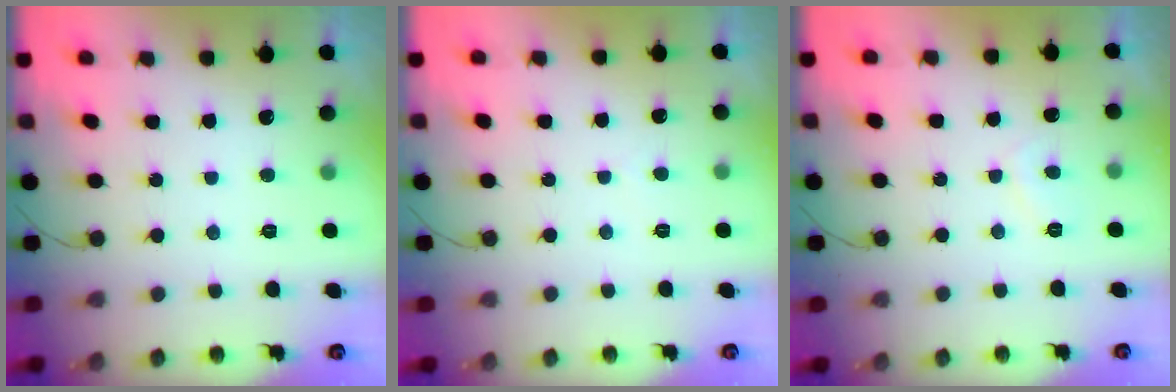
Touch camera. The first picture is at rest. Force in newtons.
{"total": 2.7, "press": 2.7, "slide": 0.2}
{"total": 1.7, "press": 1.6, "slide": 0.6}